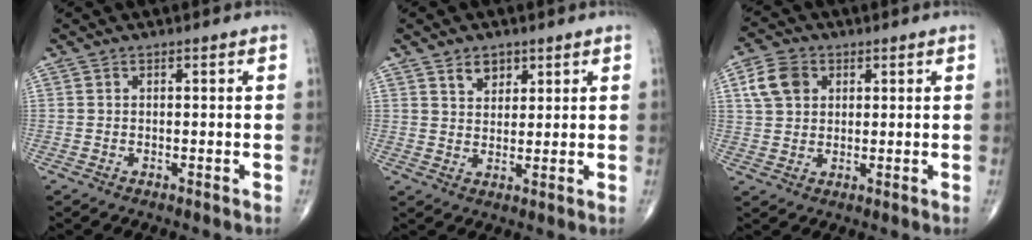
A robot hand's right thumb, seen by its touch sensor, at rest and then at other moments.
{"total": 4.1, "force": [2.5, 2.7, 1.8], "torque": [-0.010, -0.018, 0.046]}
{"total": 7.0, "force": [2.3, 5.3, 3.9], "torque": [-0.060, 0.003, 0.042]}